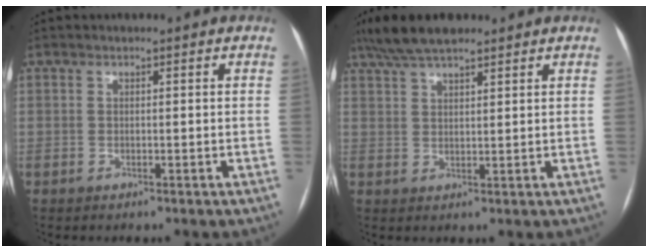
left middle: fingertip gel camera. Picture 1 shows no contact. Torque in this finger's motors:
{"motor_torque": [0.47, -0.45, 0.09, 0.02]}